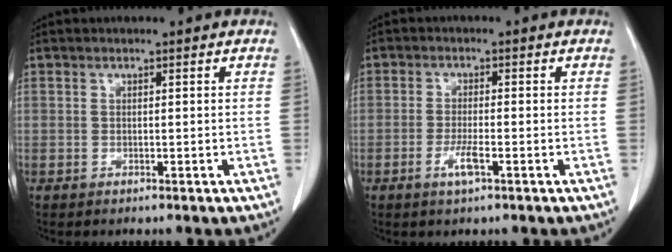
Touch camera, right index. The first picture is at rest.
{"total": 3.8, "force": [-1.7, 0.9, 3.2], "torque": [-0.066, -0.001, -0.030]}